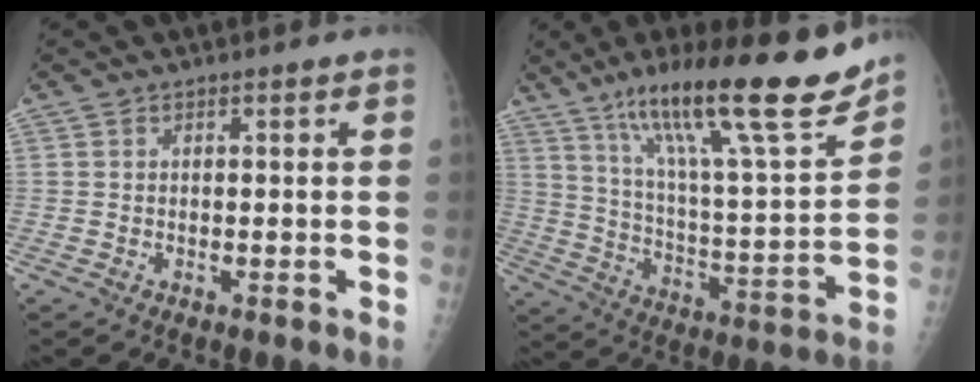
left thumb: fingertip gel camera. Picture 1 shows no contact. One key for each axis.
{"total": 25.5, "fx": 17.3, "fy": 4.1, "fz": 18.3, "tx": -0.275, "ty": -0.064, "tz": 0.287}